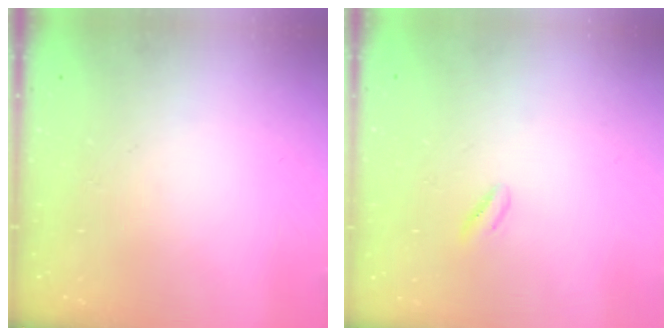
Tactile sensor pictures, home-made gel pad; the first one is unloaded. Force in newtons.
{"total": 1.9, "press": 1.7, "slide": 0.8}